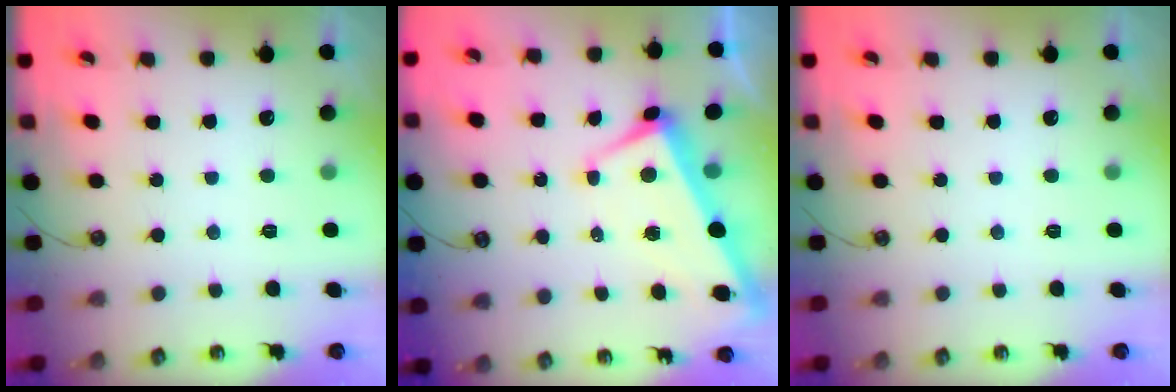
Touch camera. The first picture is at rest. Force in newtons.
{"total": 1.7, "press": 1.4, "slide": 1.0}
{"total": 0.0}